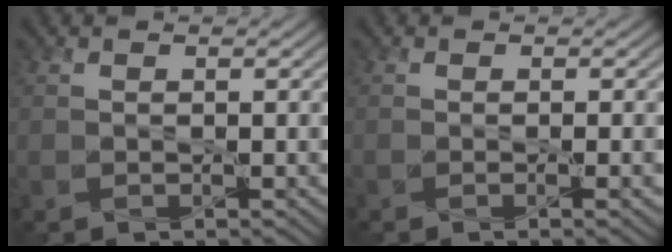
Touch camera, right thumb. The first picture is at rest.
{"total": 2.2, "force": [-0.4, 0.5, 2.1], "torque": [-0.030, 0.000, -0.010]}